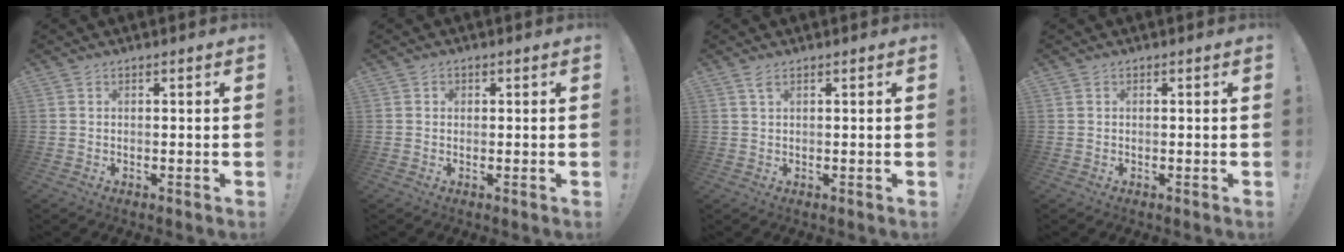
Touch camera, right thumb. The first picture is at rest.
{"total": 1.1, "force": [0.2, 1.0, 0.3], "torque": [0.002, 0.000, 0.002]}
{"total": 1.7, "force": [1.0, 0.5, 1.3], "torque": [-0.026, 0.000, 0.017]}
{"total": 0.0}